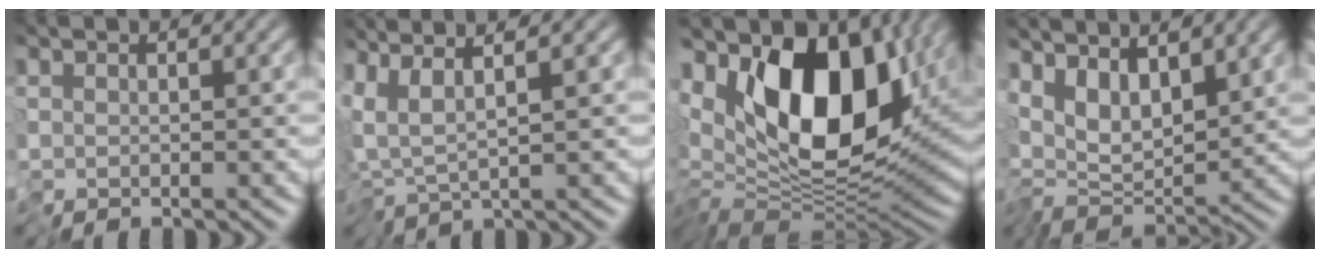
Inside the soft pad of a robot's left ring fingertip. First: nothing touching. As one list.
[{"total": 3.7, "force": [0.5, 0.9, 3.6], "torque": [-0.072, 0.006, 0.000]}, {"total": 13.7, "force": [1.9, 7.7, 11.1], "torque": [-0.175, -0.002, 0.015]}, {"total": 5.6, "force": [1.7, 2.8, 4.6], "torque": [-0.088, -0.007, 0.023]}]